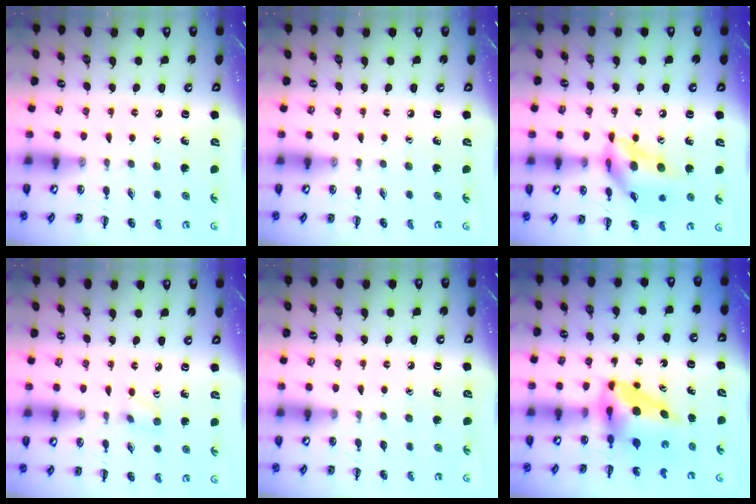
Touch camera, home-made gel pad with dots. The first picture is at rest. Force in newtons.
{"total": 0.0}
{"total": 13.8, "press": 13.0, "slide": 4.6}
{"total": 2.8, "press": 2.7, "slide": 0.9}
{"total": 0.0}
{"total": 6.5, "press": 6.3, "slide": 1.6}